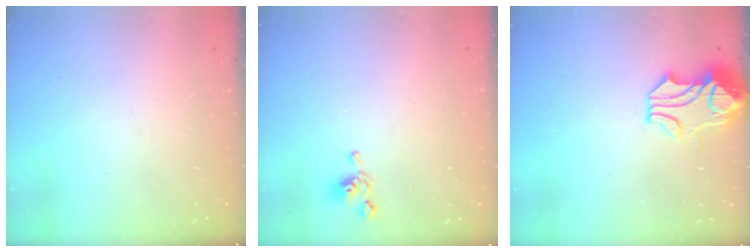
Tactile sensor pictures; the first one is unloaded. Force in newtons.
{"total": 4.3, "press": 4.3, "slide": 0.6}
{"total": 2.4, "press": 2.1, "slide": 1.1}